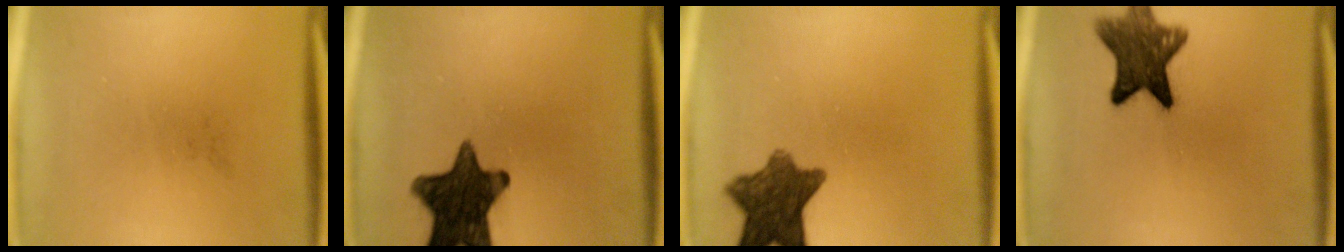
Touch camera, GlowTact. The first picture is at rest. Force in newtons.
{"total": 14.3}
{"total": 10.0}
{"total": 10.4}